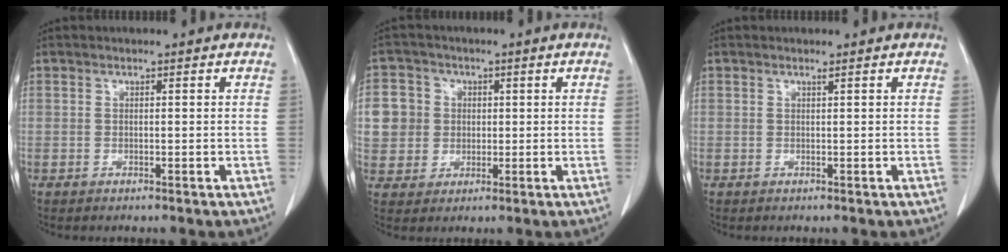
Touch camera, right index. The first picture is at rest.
{"total": 8.9, "force": [1.3, 8.3, 2.9], "torque": [-0.081, 0.023, 0.032]}
{"total": 0.0}